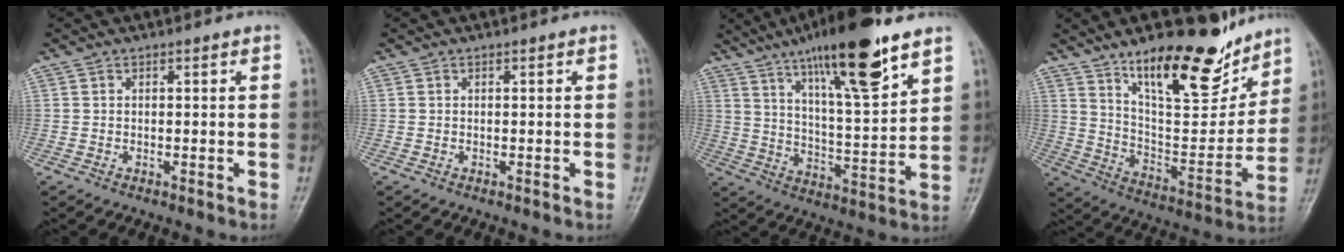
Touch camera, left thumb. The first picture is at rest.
{"total": 0.0}
{"total": 19.4, "force": [12.2, 3.8, 14.6], "torque": [-0.220, -0.053, 0.206]}
{"total": 21.0, "force": [14.4, 7.3, 13.4], "torque": [-0.159, -0.091, 0.240]}